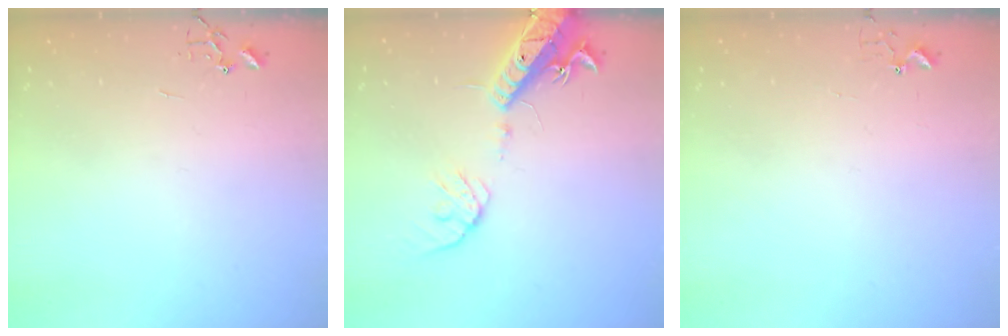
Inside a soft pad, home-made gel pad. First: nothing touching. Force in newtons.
{"total": 16.0, "press": 15.7, "slide": 3.3}
{"total": 2.7, "press": 2.7, "slide": 0.3}